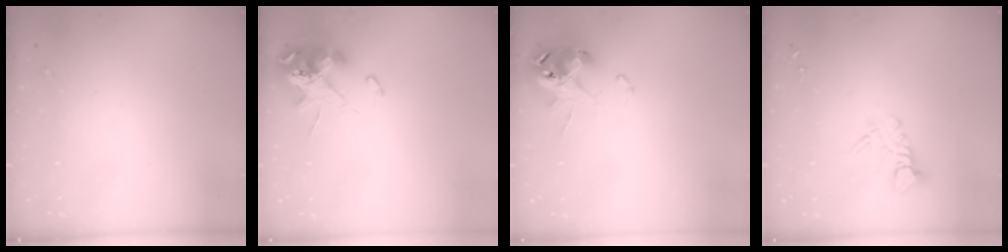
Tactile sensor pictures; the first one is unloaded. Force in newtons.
{"total": 11.9, "press": 11.8, "slide": 1.5}
{"total": 12.6, "press": 12.5, "slide": 1.7}
{"total": 7.5, "press": 7.5, "slide": 0.7}